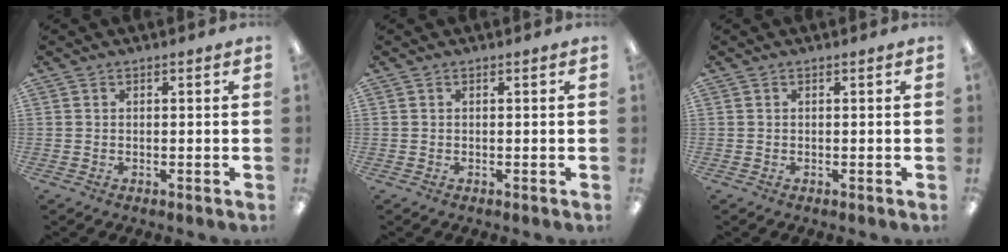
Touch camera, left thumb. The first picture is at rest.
{"total": 0.0}
{"total": 0.0}